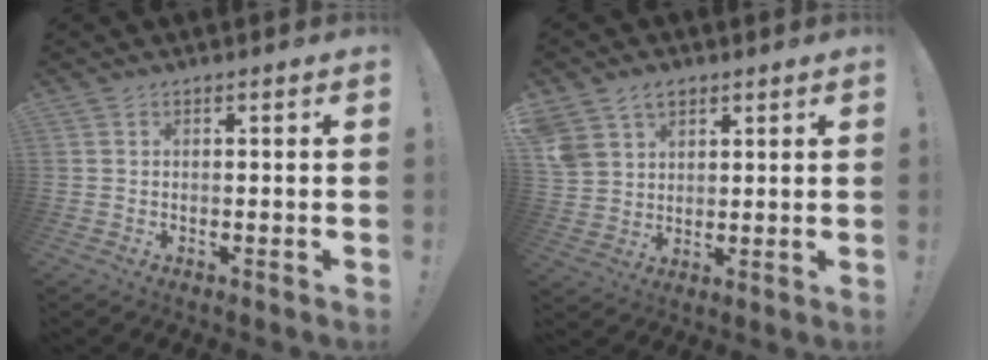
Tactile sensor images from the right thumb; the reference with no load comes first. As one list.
[{"total": 7.9, "force": [4.9, 5.6, 2.5], "torque": [-0.048, -0.021, 0.100]}]